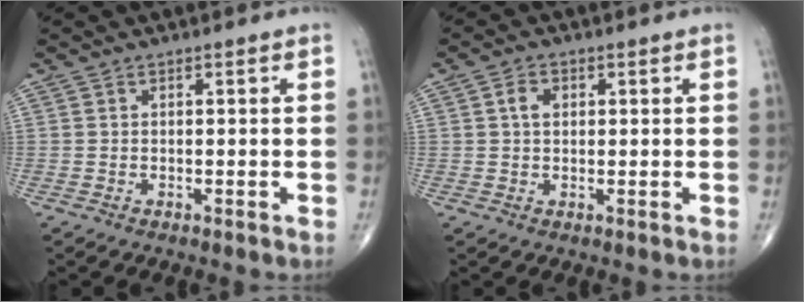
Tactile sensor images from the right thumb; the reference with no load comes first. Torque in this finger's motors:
{"motor_torque": [-0.26, 0.26, 0.19, 0.18, 0.03]}